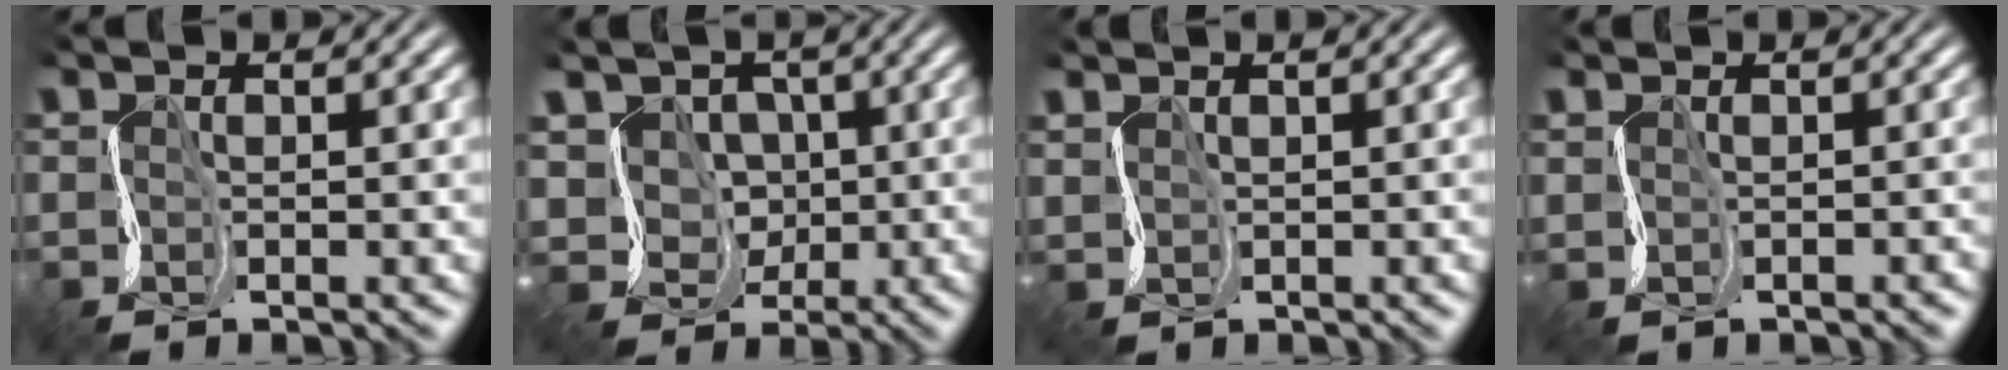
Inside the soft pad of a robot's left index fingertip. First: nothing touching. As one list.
[{"total": 5.5, "force": [0.7, 5.0, 2.1], "torque": [-0.025, 0.014, 0.001]}, {"total": 1.7, "force": [1.4, 0.9, 0.1], "torque": [-0.001, 0.010, 0.023]}, {"total": 0.5, "force": [0.1, 0.4, -0.4], "torque": [0.006, -0.002, 0.007]}]